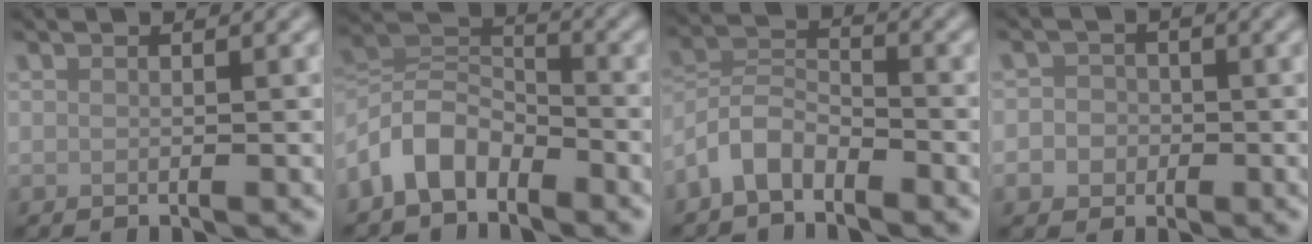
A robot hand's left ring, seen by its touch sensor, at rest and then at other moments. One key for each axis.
{"total": 5.6, "fx": -3.4, "fy": 3.4, "fz": 2.9, "tx": -0.050, "ty": 0.008, "tz": -0.081}
{"total": 3.9, "fx": -2.8, "fy": 2.0, "fz": 1.9, "tx": -0.035, "ty": 0.010, "tz": -0.067}
{"total": 3.3, "fx": -1.0, "fy": 3.1, "fz": 0.9, "tx": 0.011, "ty": 0.004, "tz": -0.038}